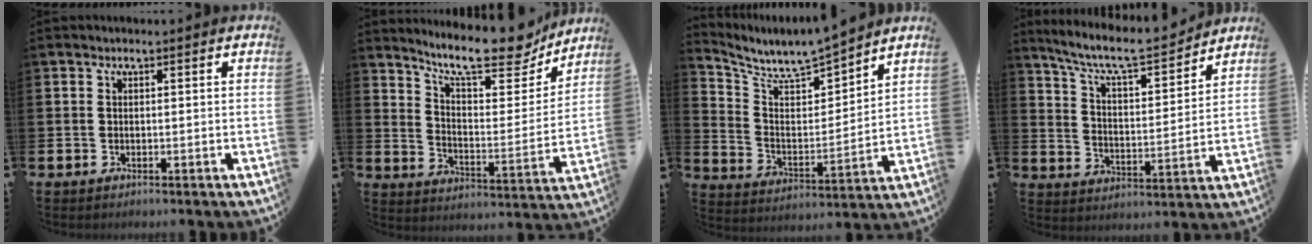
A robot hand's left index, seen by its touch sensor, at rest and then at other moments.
{"total": 12.8, "force": [11.2, 3.0, 5.4], "torque": [-0.108, -0.078, 0.192]}
{"total": 6.5, "force": [6.4, 0.6, 1.3], "torque": [-0.059, -0.060, 0.106]}
{"total": 8.6, "force": [7.7, 1.5, 3.3], "torque": [-0.092, -0.053, 0.131]}